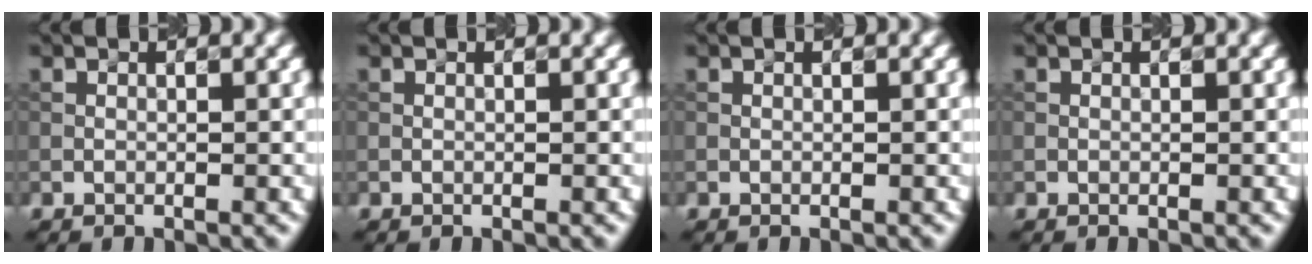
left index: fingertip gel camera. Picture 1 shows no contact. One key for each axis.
{"total": 0.0}
{"total": 0.0}
{"total": 0.0}